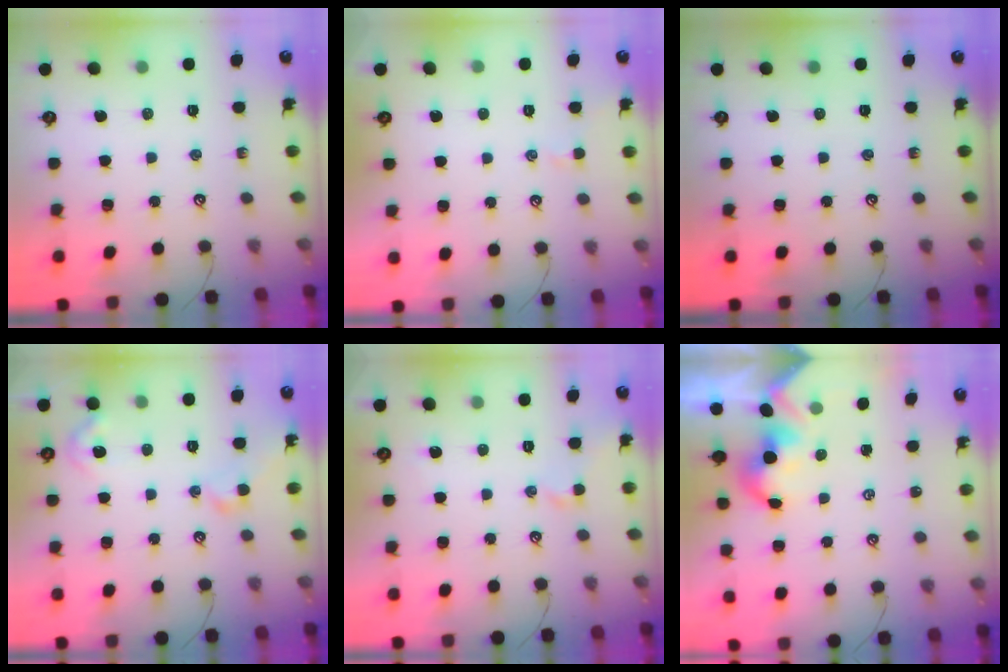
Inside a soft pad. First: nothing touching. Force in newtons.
{"total": 1.0, "press": 0.8, "slide": 0.5}
{"total": 0.0}
{"total": 4.9, "press": 4.8, "slide": 1.0}
{"total": 1.9, "press": 1.8, "slide": 0.5}
{"total": 2.5, "press": 2.5, "slide": 0.2}